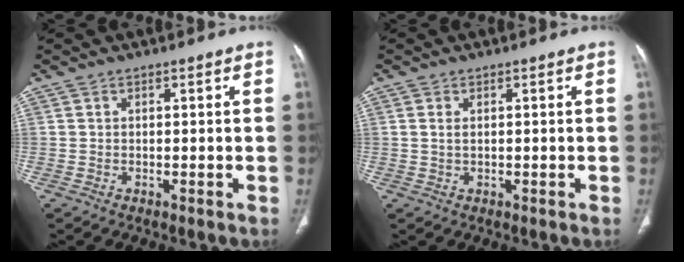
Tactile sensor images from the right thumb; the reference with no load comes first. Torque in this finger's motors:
{"motor_torque": [-0.58, 0.31, -0.36, -0.13, 0.00]}